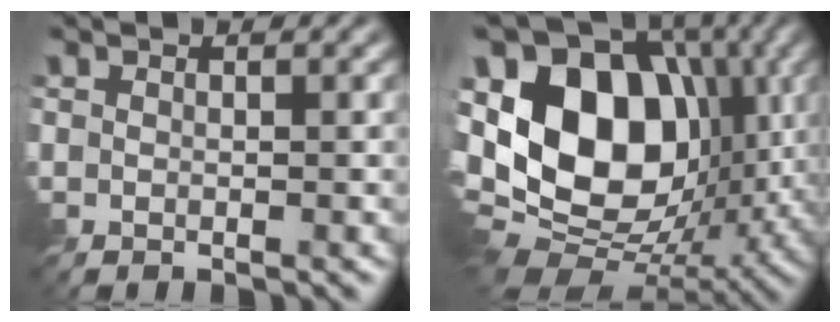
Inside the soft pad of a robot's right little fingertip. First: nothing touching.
{"total": 16.2, "force": [1.4, 11.3, 11.5], "torque": [-0.234, 0.008, 0.012]}